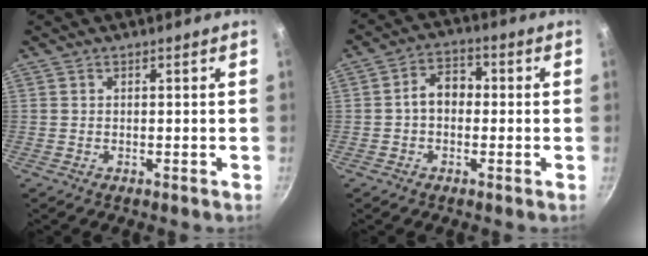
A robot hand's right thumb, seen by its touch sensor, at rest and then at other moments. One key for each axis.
{"total": 5.9, "fx": -0.3, "fy": 4.4, "fz": 4.0, "tx": -0.036, "ty": 0.022, "tz": -0.016}